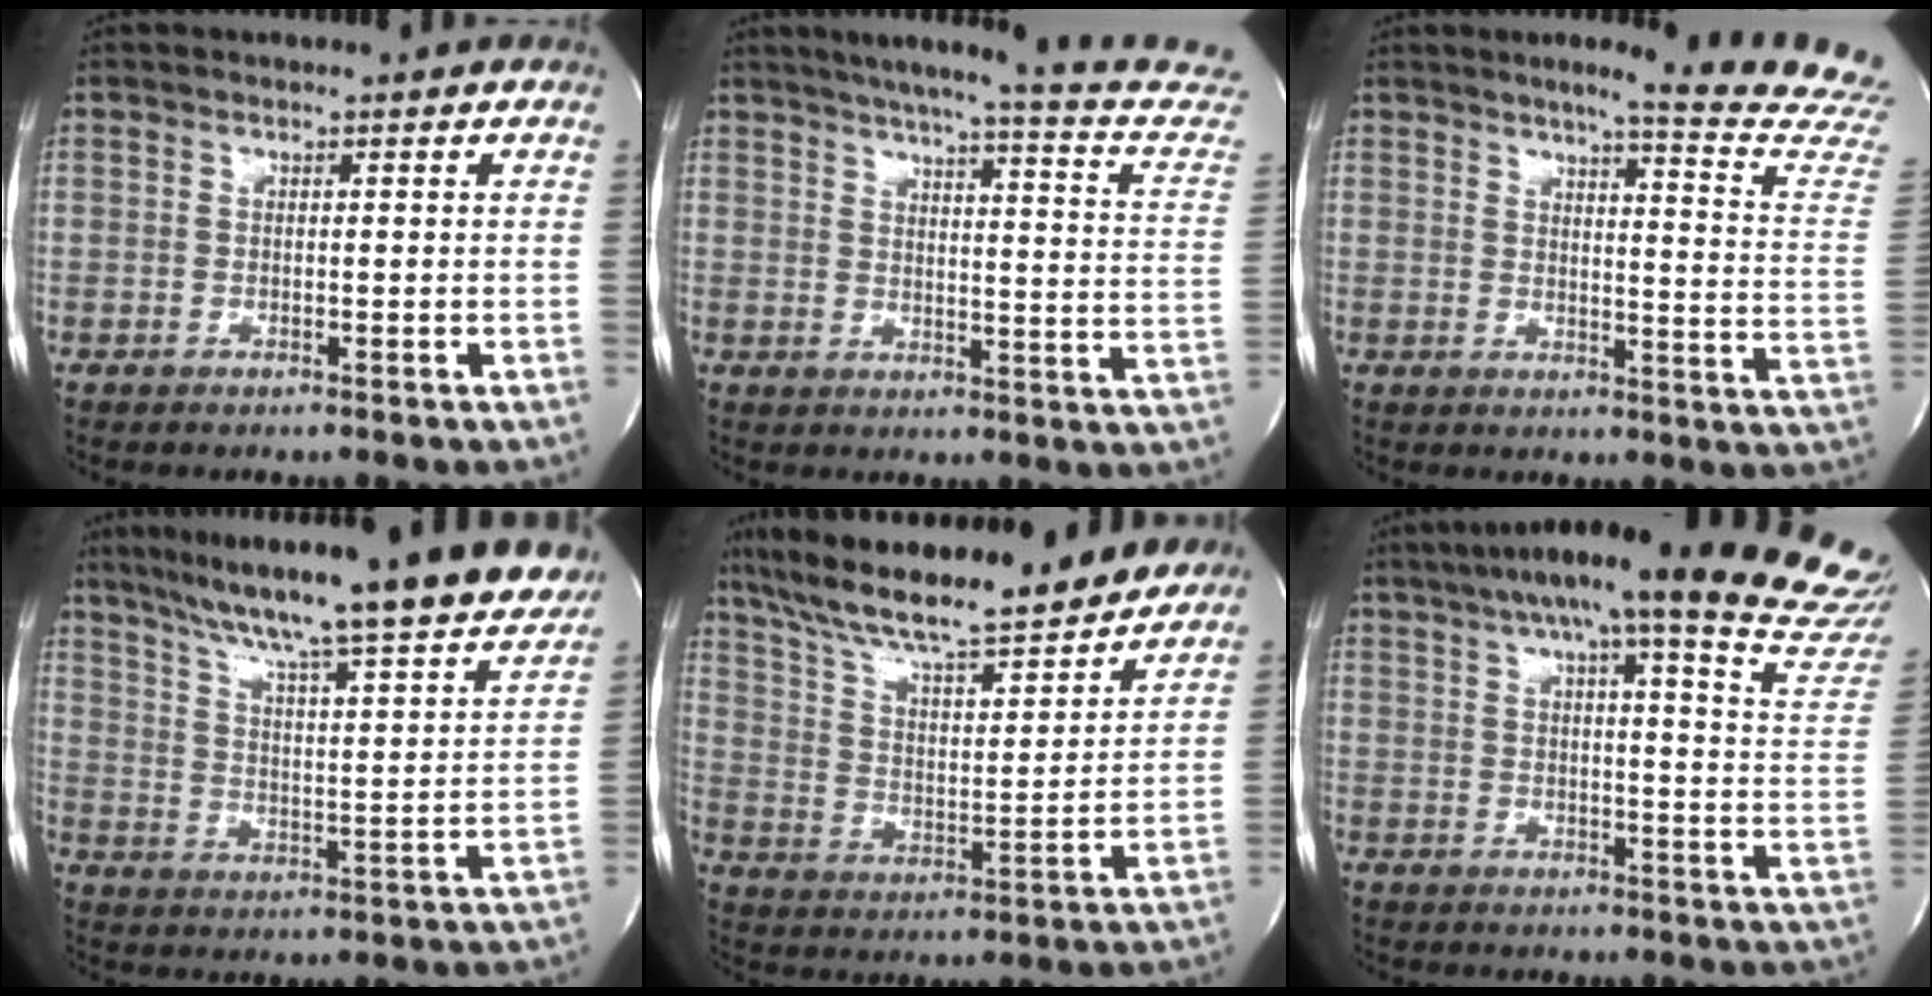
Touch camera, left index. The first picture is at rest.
{"total": 21.6, "force": [18.9, 1.0, 10.5], "torque": [-0.144, -0.048, 0.215]}
{"total": 16.6, "force": [15.2, -1.3, 6.6], "torque": [-0.083, -0.115, 0.159]}
{"total": 25.7, "force": [22.2, 1.6, 12.8], "torque": [-0.202, -0.027, 0.300]}
{"total": 22.2, "force": [19.0, 3.4, 10.9], "torque": [-0.190, 0.011, 0.290]}
{"total": 28.9, "force": [24.8, 1.7, 14.6], "torque": [-0.188, -0.062, 0.289]}